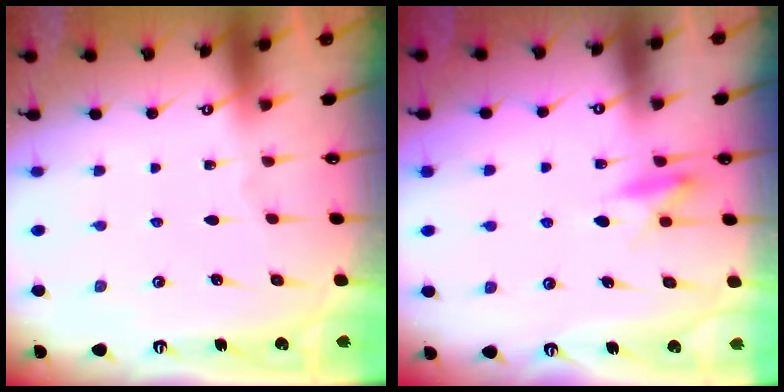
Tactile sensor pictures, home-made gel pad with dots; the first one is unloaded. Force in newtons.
{"total": 8.5, "press": 8.4, "slide": 1.3}